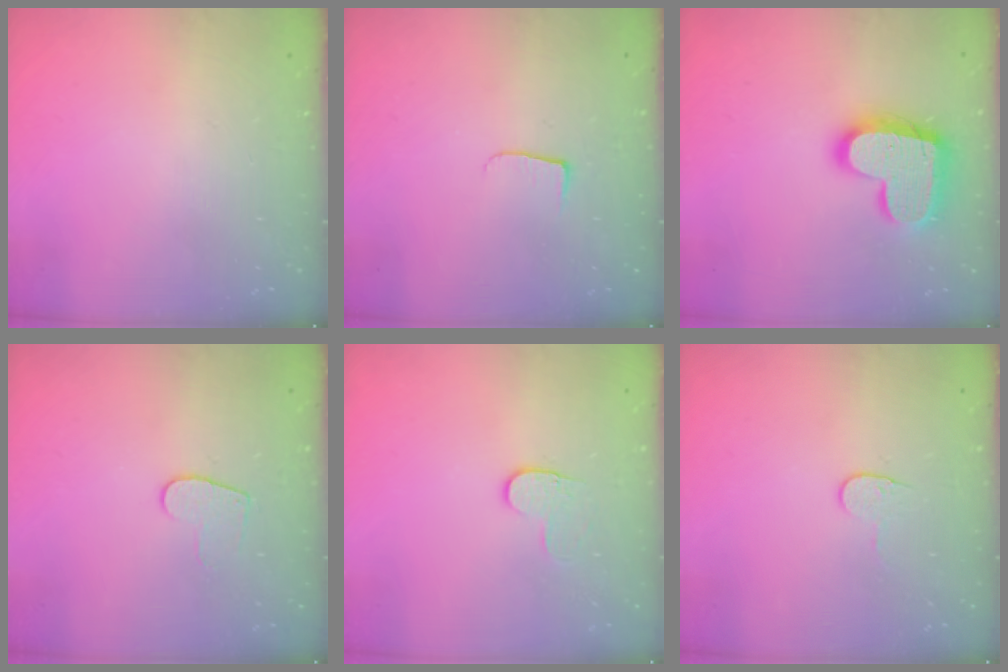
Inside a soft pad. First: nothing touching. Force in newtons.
{"total": 5.0, "press": 4.9, "slide": 0.6}
{"total": 19.3, "press": 19.3, "slide": 1.3}
{"total": 6.4, "press": 6.4, "slide": 0.6}
{"total": 3.4, "press": 3.4, "slide": 0.3}
{"total": 3.8, "press": 3.7, "slide": 0.4}